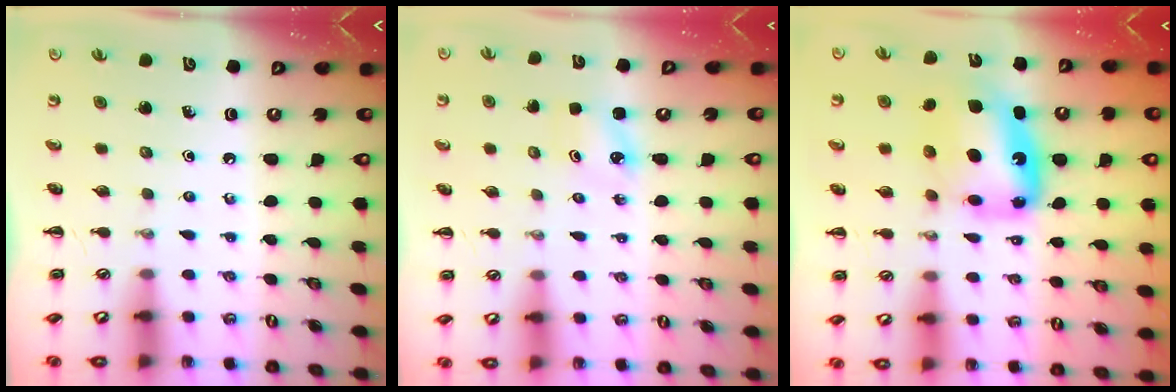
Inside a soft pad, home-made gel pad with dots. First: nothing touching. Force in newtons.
{"total": 2.6, "press": 2.5, "slide": 0.7}
{"total": 11.5, "press": 11.0, "slide": 3.1}